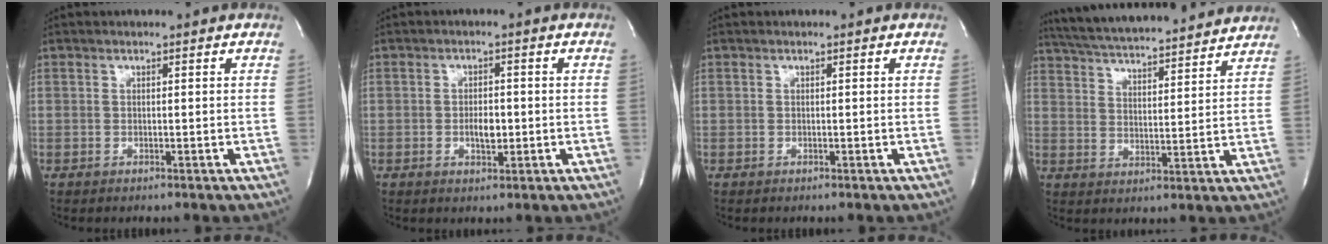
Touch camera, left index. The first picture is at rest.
{"total": 2.9, "force": [-0.6, 1.4, 2.5], "torque": [-0.041, -0.001, -0.010]}
{"total": 0.0}
{"total": 20.2, "force": [18.5, 2.1, 7.9], "torque": [-0.139, 0.018, 0.266]}